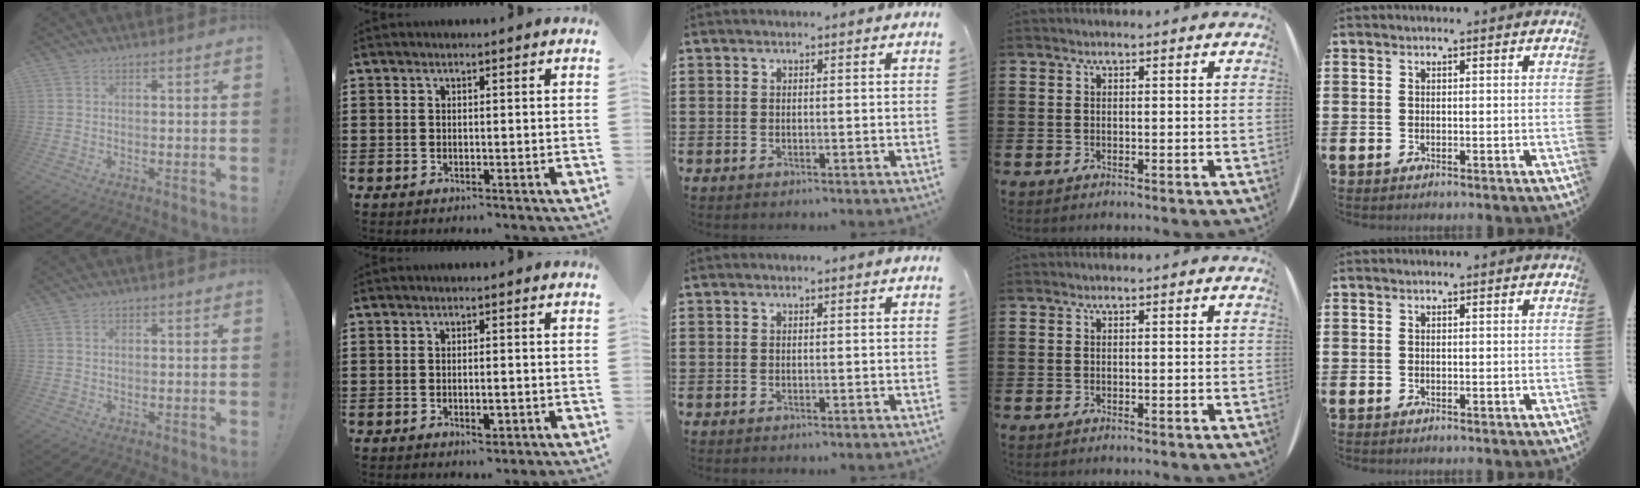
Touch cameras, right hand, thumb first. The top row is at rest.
{"thumb": {"total": 0.8, "force": [0.4, 0.5, 0.4], "torque": [-0.006, 0.000, 0.007]}, "index": {"total": 2.3, "force": [-0.8, 0.8, 2.0], "torque": [-0.035, 0.000, -0.014]}}